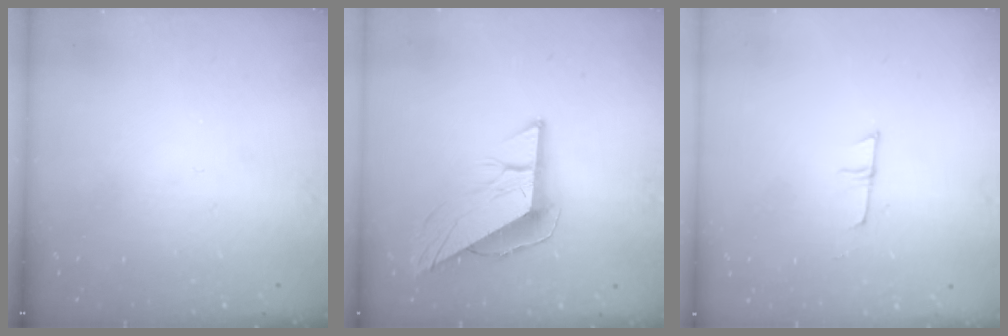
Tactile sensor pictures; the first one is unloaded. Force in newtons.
{"total": 9.9, "press": 9.9, "slide": 0.4}
{"total": 5.5, "press": 5.5, "slide": 0.3}